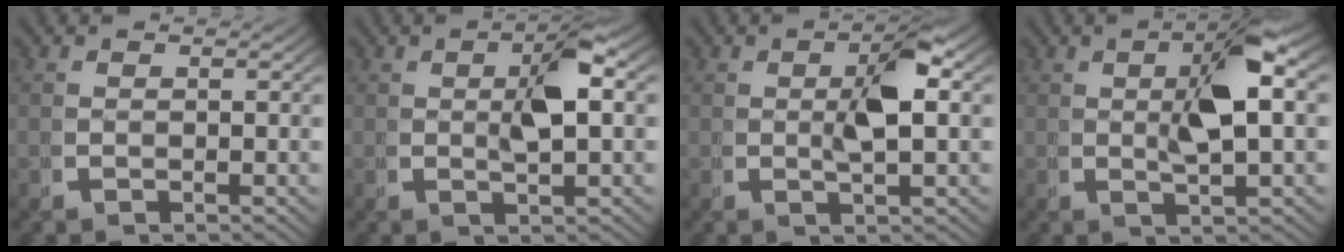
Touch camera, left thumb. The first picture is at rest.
{"total": 4.2, "force": [0.9, 1.1, 3.9], "torque": [-0.065, 0.009, 0.013]}
{"total": 4.3, "force": [0.8, 1.3, 4.0], "torque": [-0.071, 0.006, 0.010]}
{"total": 5.9, "force": [1.3, 1.5, 5.6], "torque": [-0.091, 0.013, 0.020]}